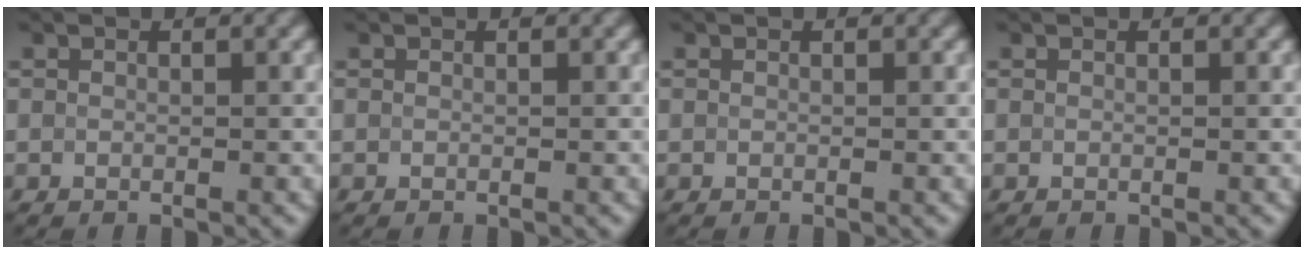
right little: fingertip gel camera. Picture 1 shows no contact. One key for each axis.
{"total": 0.0}
{"total": 0.0}
{"total": 0.0}